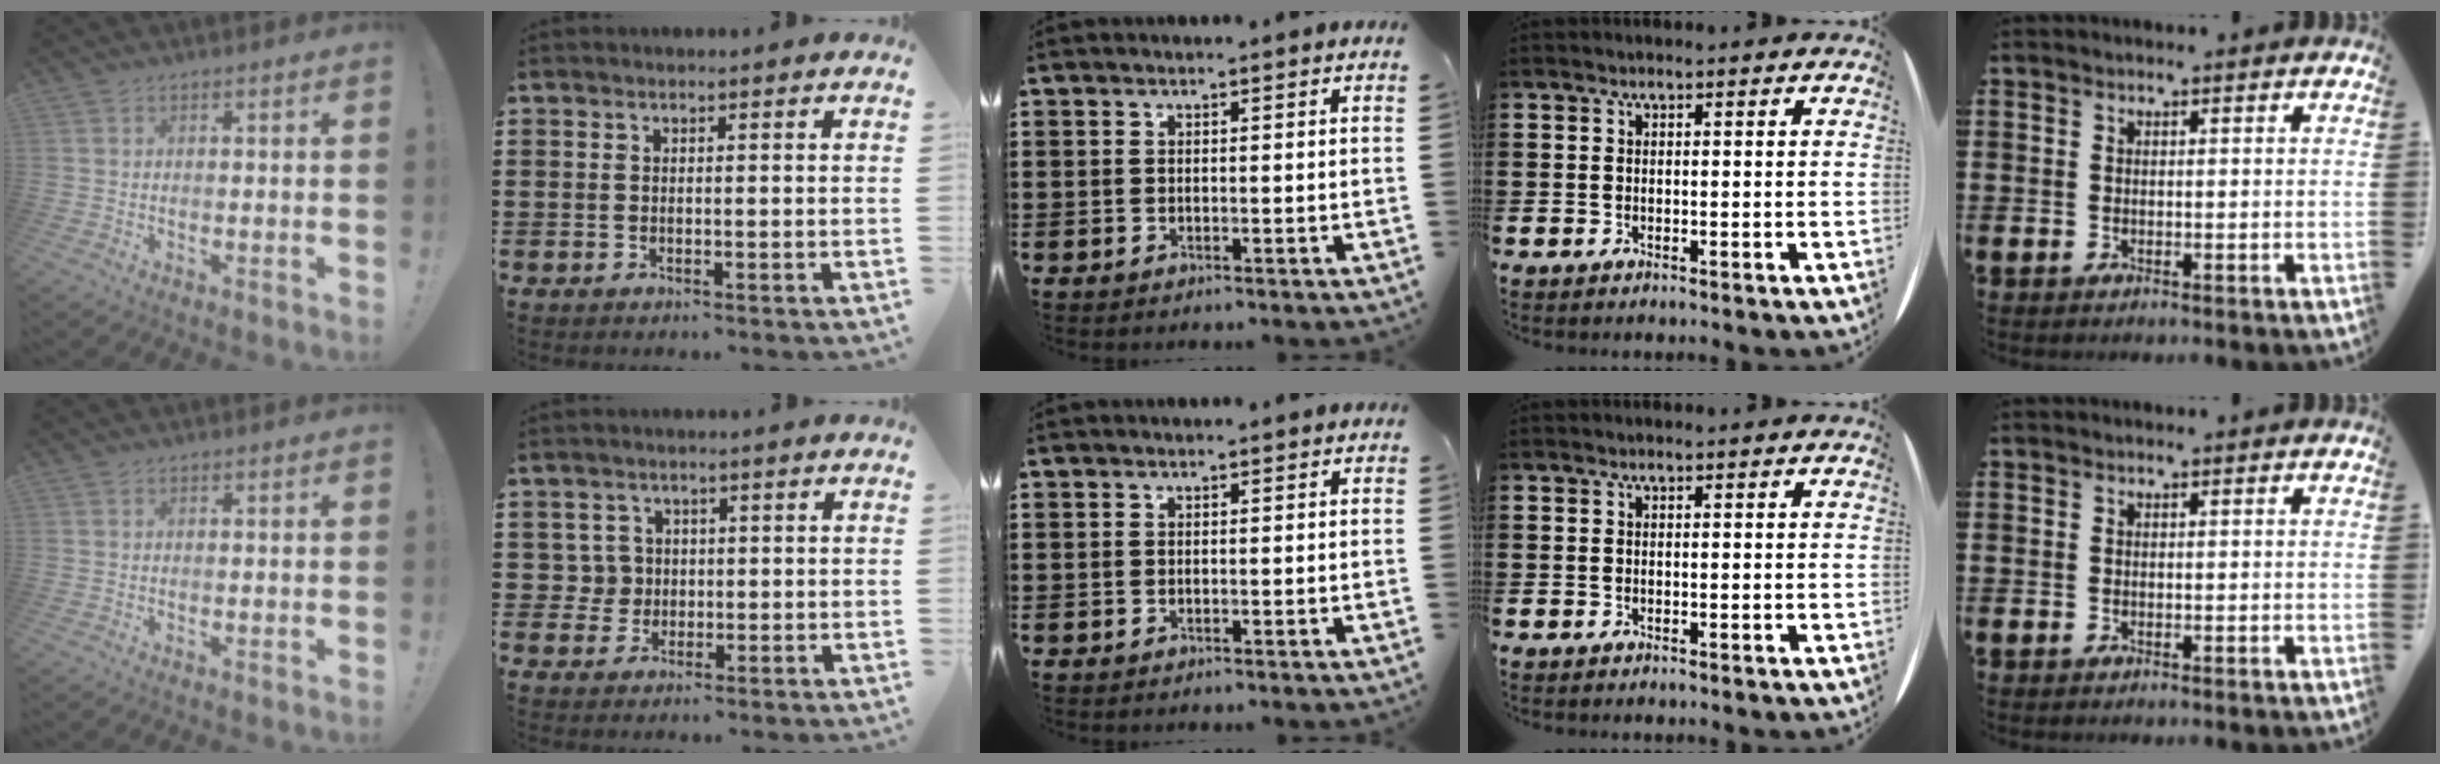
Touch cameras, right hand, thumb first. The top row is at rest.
{"index": {"total": 3.3, "force": [0.1, 3.3, 0.6], "torque": [-0.028, 0.010, 0.000]}}